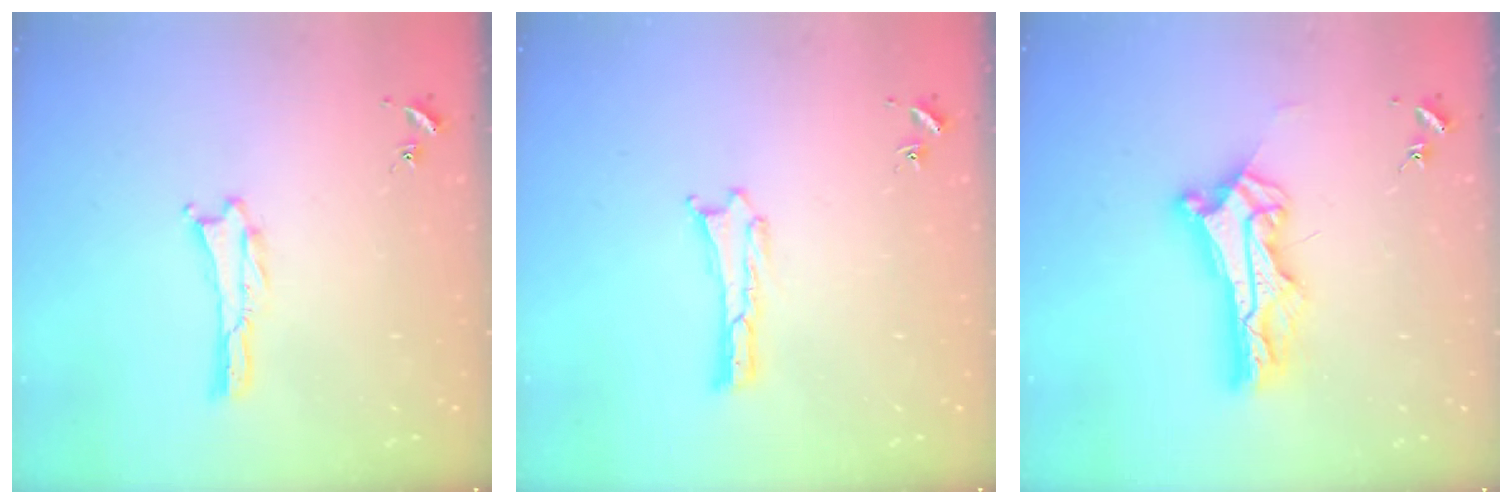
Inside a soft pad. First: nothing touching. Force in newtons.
{"total": 0.0}
{"total": 9.7, "press": 9.7, "slide": 0.8}